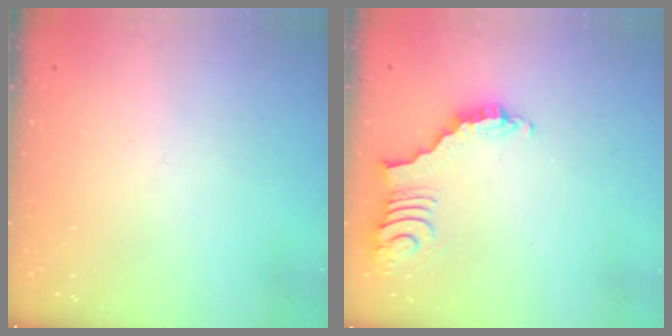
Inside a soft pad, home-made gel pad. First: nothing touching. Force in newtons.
{"total": 3.7, "press": 3.6, "slide": 0.7}